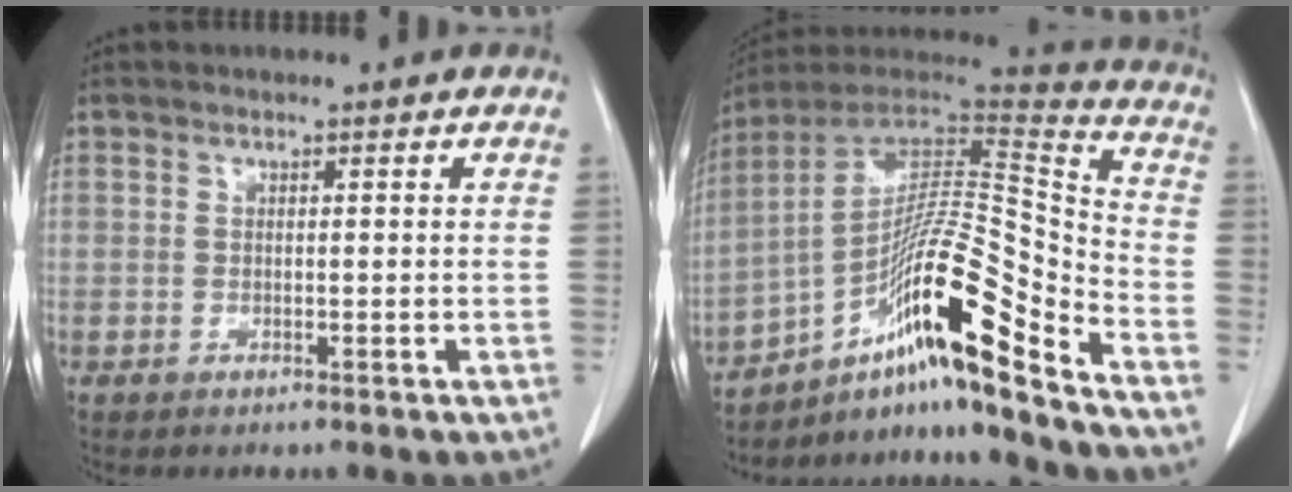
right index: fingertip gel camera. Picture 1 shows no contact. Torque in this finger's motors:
{"motor_torque": [1.38, -0.76, 0.36, 0.09]}